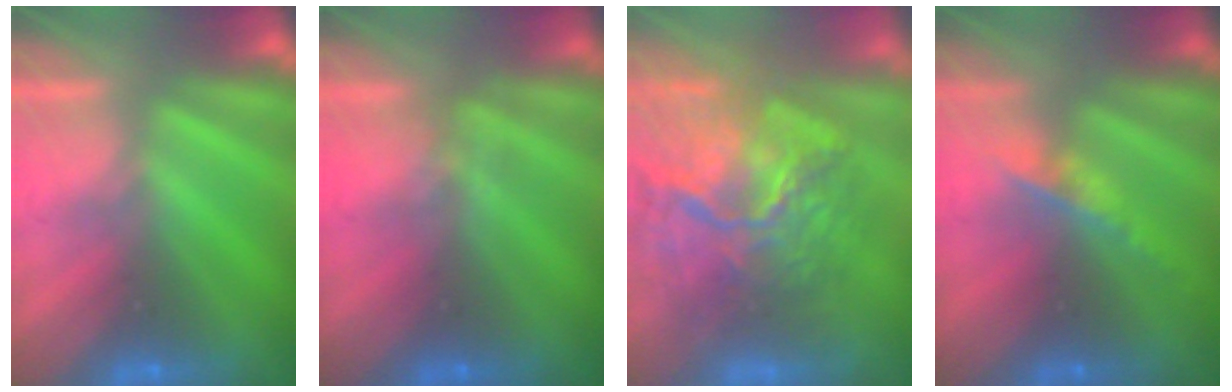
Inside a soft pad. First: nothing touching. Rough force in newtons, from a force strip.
{"total": 1.2}
{"total": 11.3}
{"total": 2.0}